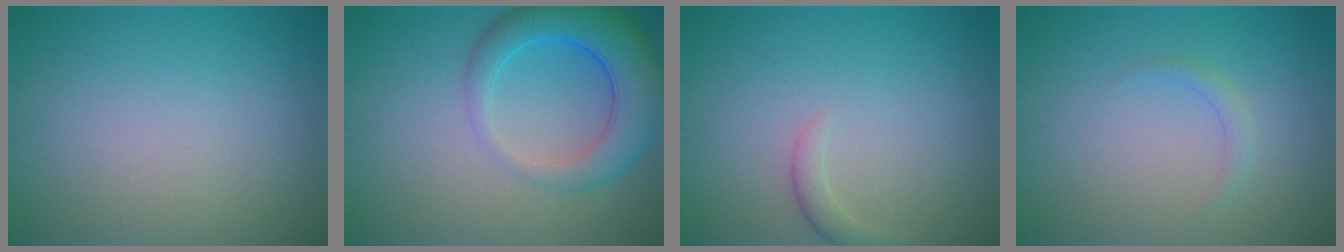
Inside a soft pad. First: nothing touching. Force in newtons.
{"total": 6.4, "press": 6.4, "slide": 0.4}
{"total": 1.4, "press": 1.4, "slide": 0.1}
{"total": 1.1, "press": 1.1, "slide": 0.1}